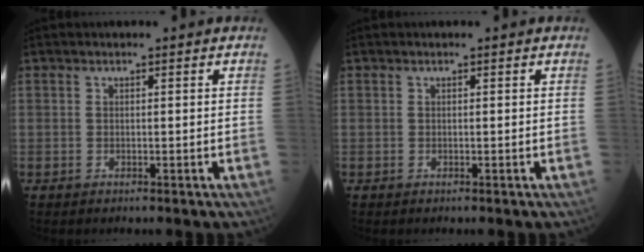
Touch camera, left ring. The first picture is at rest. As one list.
[{"total": 0.0}]